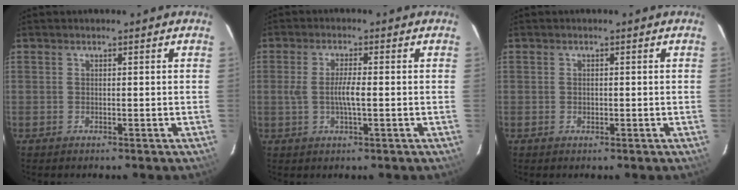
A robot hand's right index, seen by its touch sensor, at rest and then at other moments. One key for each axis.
{"total": 4.2, "fx": -0.5, "fy": 0.5, "fz": 4.2, "tx": -0.078, "ty": -0.001, "tz": -0.009}
{"total": 0.6, "fx": -0.1, "fy": 0.5, "fz": 0.2, "tx": -0.002, "ty": 0.000, "tz": -0.001}